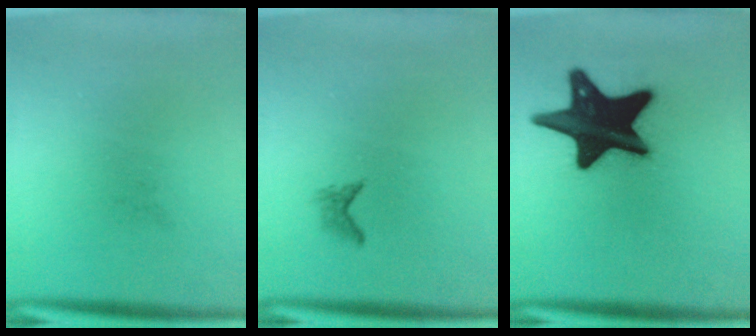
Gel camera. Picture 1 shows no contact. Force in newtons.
{"total": 1.0}
{"total": 20.2}